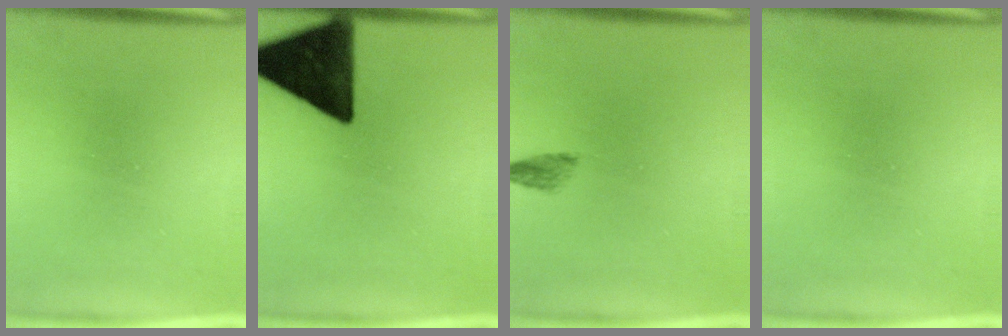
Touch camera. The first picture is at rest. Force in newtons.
{"total": 16.0}
{"total": 3.0}
{"total": 0.0}